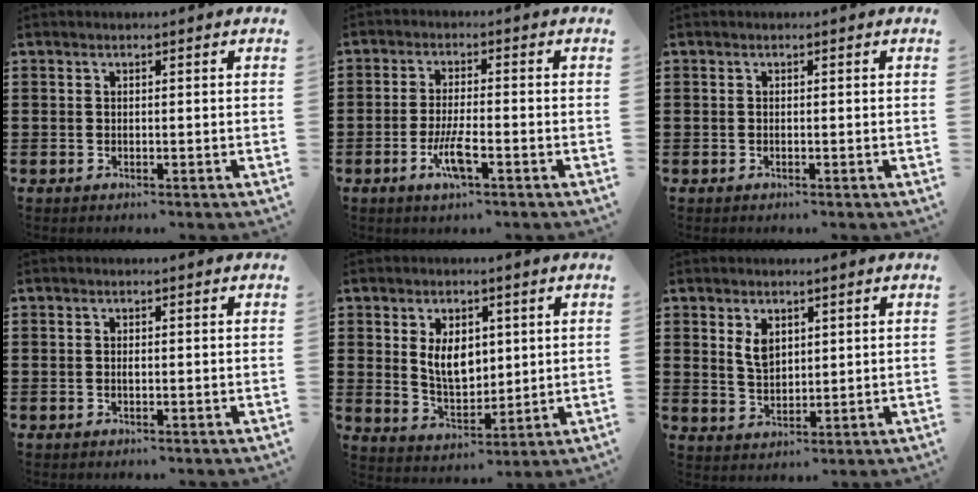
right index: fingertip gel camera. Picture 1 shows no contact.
{"total": 5.1, "force": [-2.3, 0.8, 4.4], "torque": [-0.093, -0.012, -0.043]}
{"total": 0.0}
{"total": 0.5, "force": [0.0, 0.2, 0.5], "torque": [-0.012, -0.002, 0.001]}
{"total": 6.4, "force": [1.7, 4.1, 4.5], "torque": [-0.084, 0.007, 0.028]}
{"total": 3.5, "force": [1.8, 2.1, 2.0], "torque": [-0.038, 0.004, 0.032]}